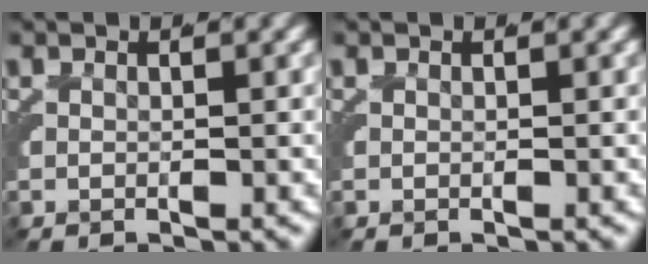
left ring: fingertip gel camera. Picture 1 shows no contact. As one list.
[{"total": 0.0}]